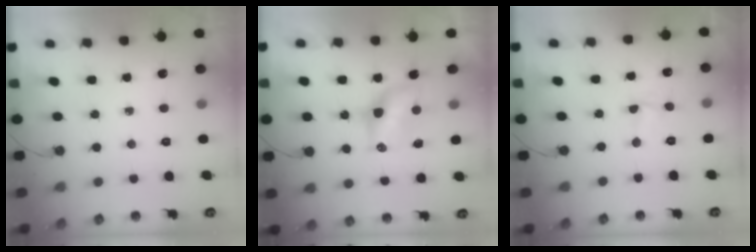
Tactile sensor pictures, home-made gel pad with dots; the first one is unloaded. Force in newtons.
{"total": 9.3, "press": 8.4, "slide": 4.1}
{"total": 1.0, "press": 1.0, "slide": 0.4}